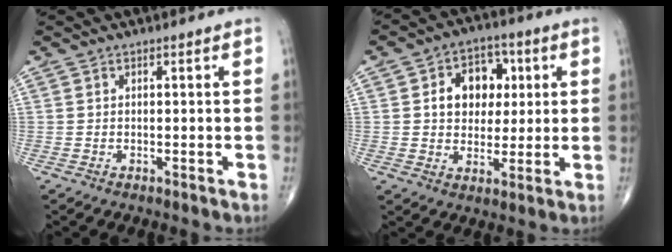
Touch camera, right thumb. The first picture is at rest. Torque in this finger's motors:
{"motor_torque": [0.81, 2.16, 0.93, 0.14, 0.09]}